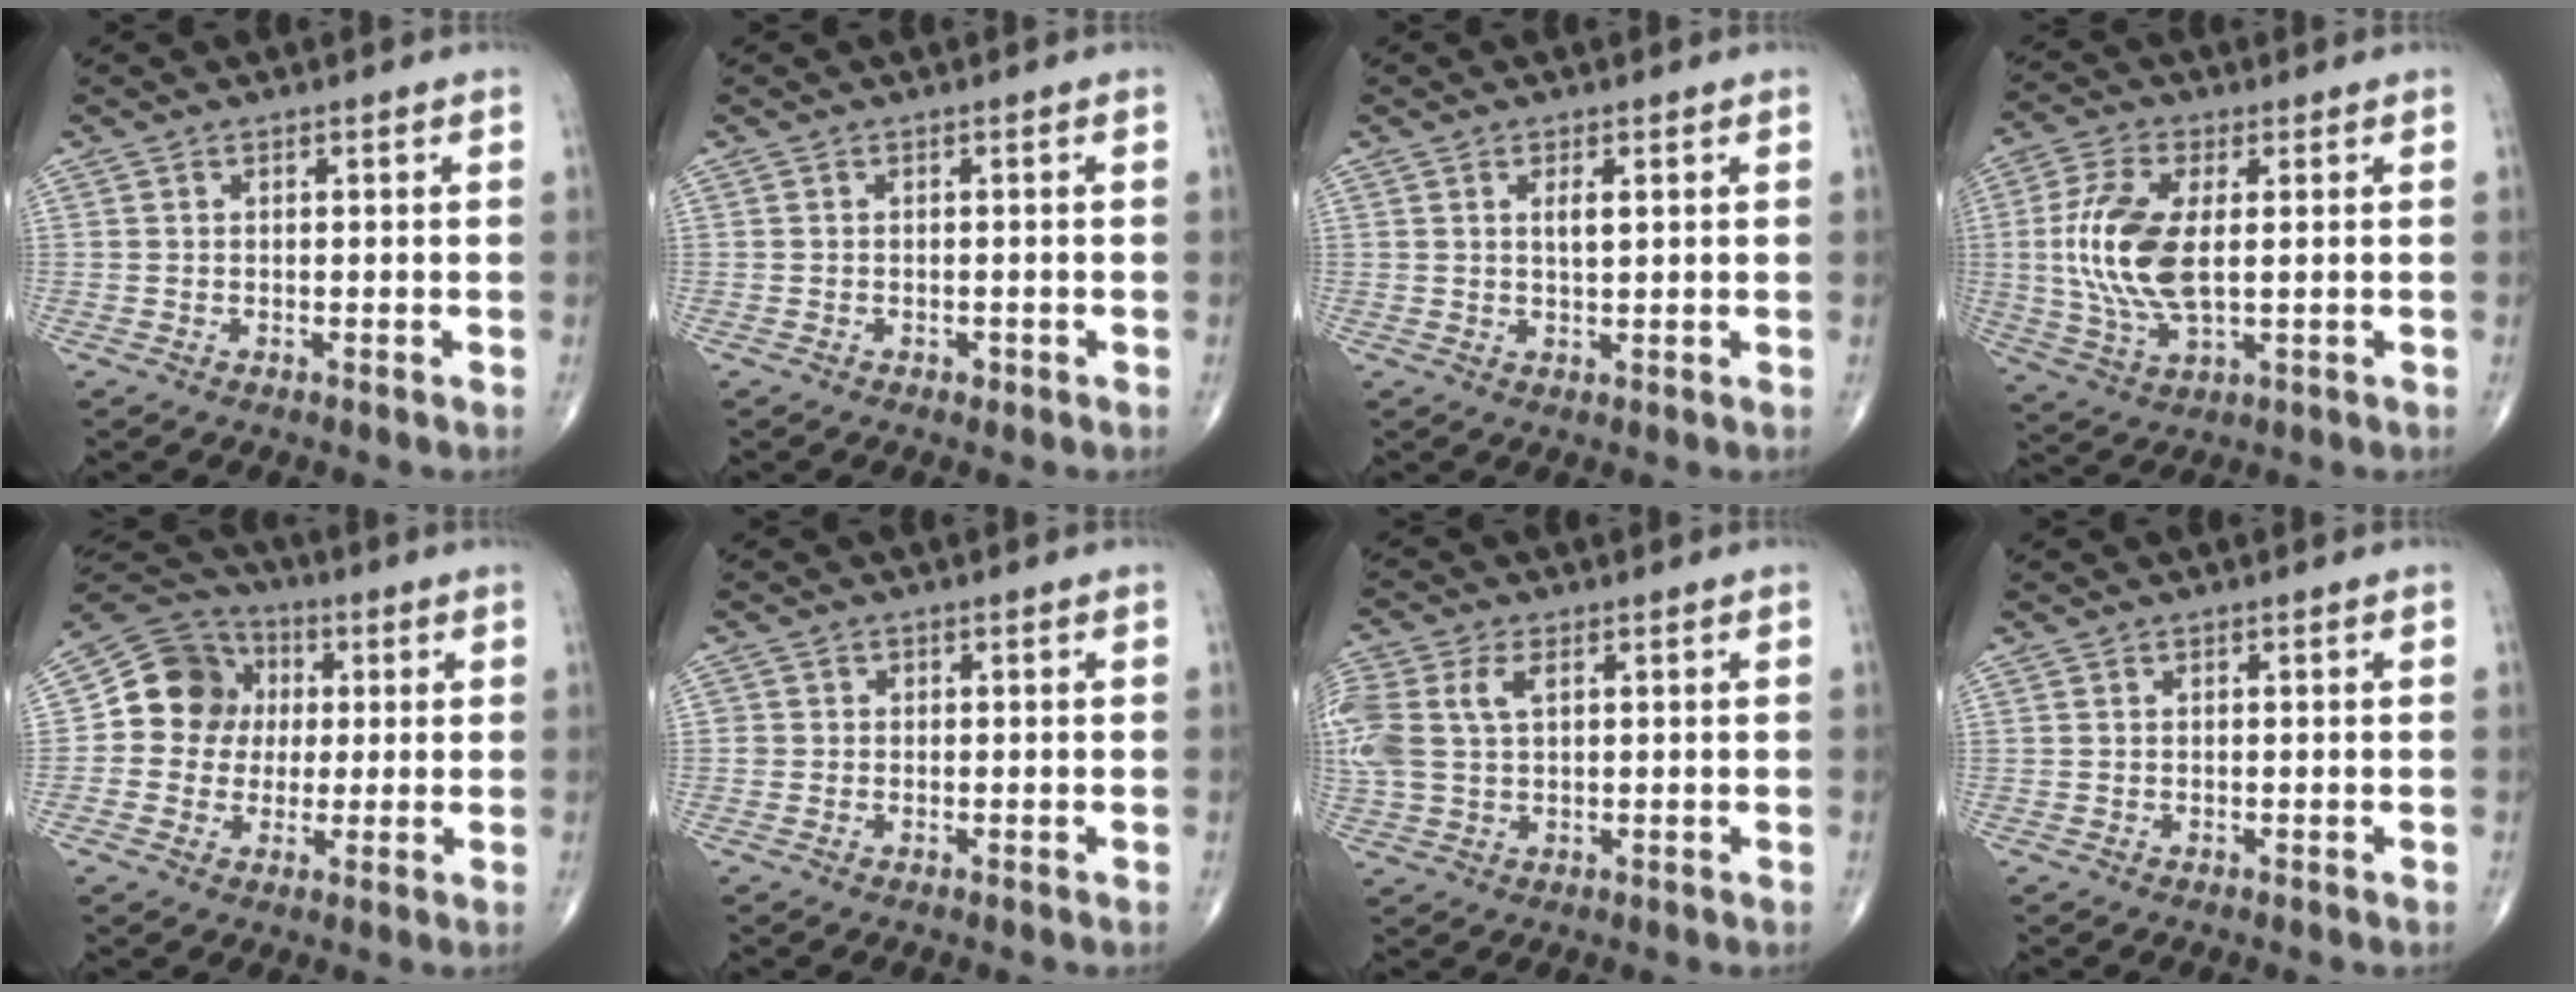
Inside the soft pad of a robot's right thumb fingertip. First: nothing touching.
{"total": 0.7, "force": [-0.5, 0.5, 0.3], "torque": [-0.004, 0.001, -0.007]}
{"total": 2.6, "force": [0.9, 0.8, 2.3], "torque": [-0.040, -0.005, 0.016]}
{"total": 13.5, "force": [0.9, 6.3, 12.0], "torque": [-0.262, -0.005, 0.021]}
{"total": 11.5, "force": [1.0, 10.5, 4.6], "torque": [-0.045, 0.018, 0.006]}
{"total": 1.1, "force": [-0.1, 1.1, 0.0], "torque": [0.008, 0.005, -0.004]}
{"total": 11.7, "force": [2.8, 7.3, 8.8], "torque": [-0.245, 0.014, 0.058]}
{"total": 0.0}